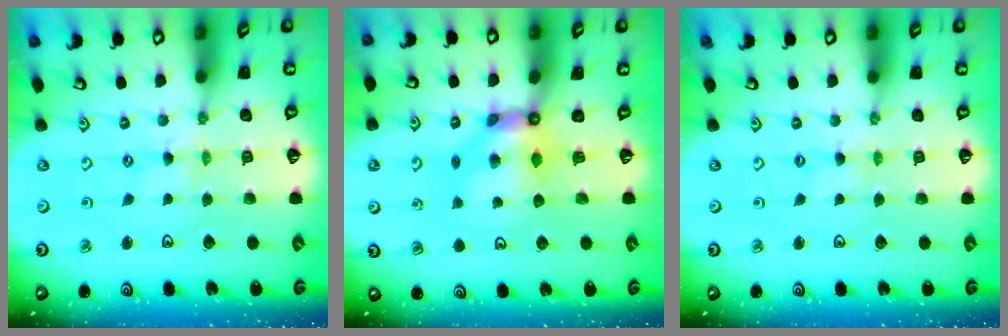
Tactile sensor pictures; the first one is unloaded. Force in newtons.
{"total": 7.4, "press": 7.4, "slide": 0.4}
{"total": 1.3, "press": 1.3, "slide": 0.3}